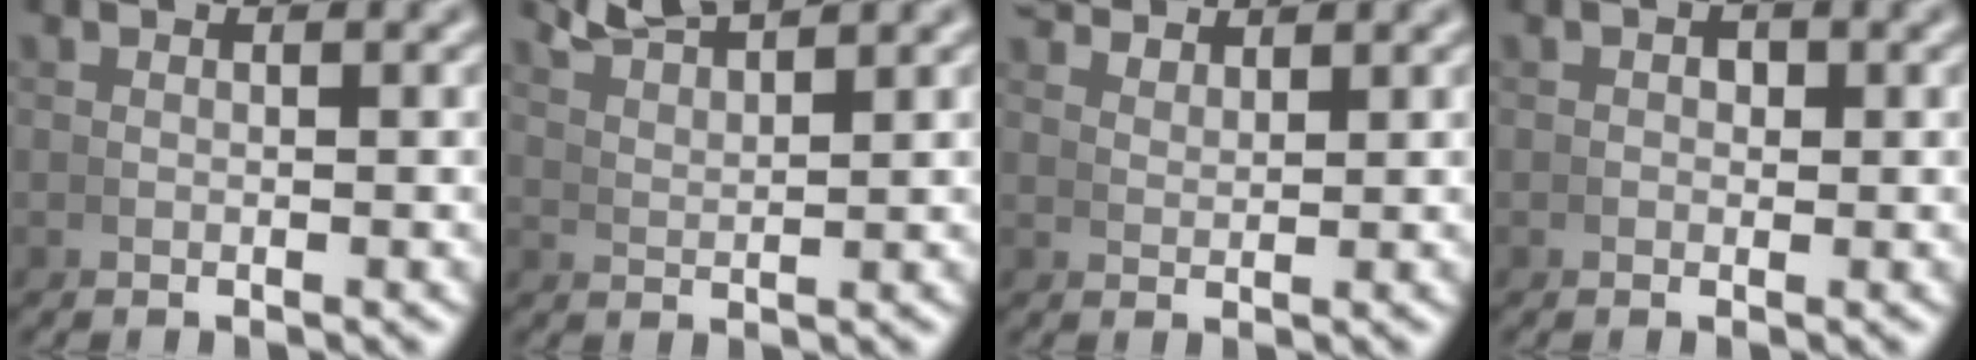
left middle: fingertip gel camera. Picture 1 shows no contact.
{"total": 4.6, "force": [4.2, 0.5, 1.7], "torque": [-0.033, 0.010, 0.076]}
{"total": 3.0, "force": [2.9, 0.2, 0.7], "torque": [-0.011, 0.005, 0.056]}
{"total": 0.7, "force": [0.0, 0.6, 0.4], "torque": [-0.002, 0.002, -0.002]}